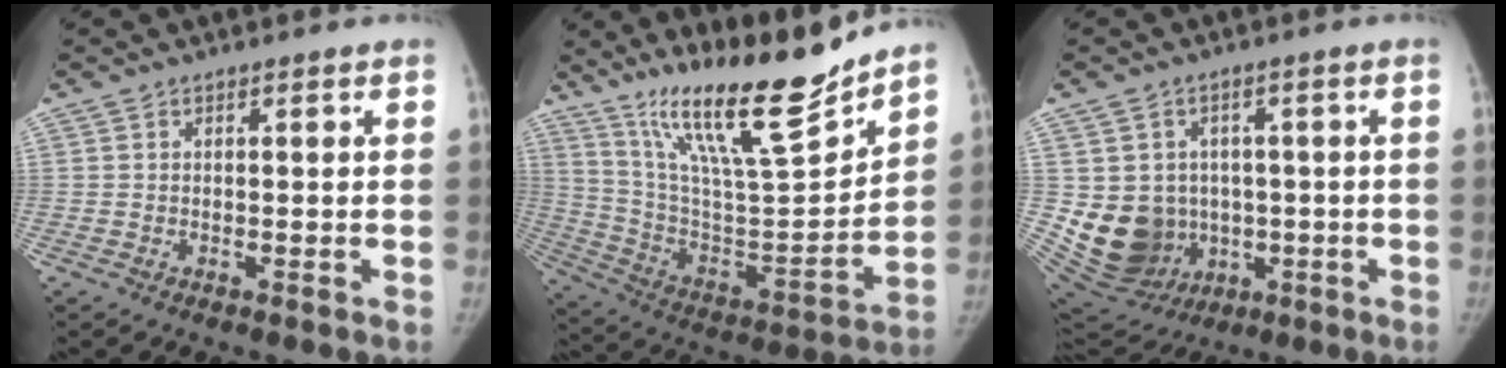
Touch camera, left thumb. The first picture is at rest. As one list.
[{"total": 23.3, "force": [18.0, 3.7, 14.4], "torque": [-0.208, -0.102, 0.316]}, {"total": 14.1, "force": [-1.2, 12.6, 6.3], "torque": [-0.097, 0.007, 0.014]}]